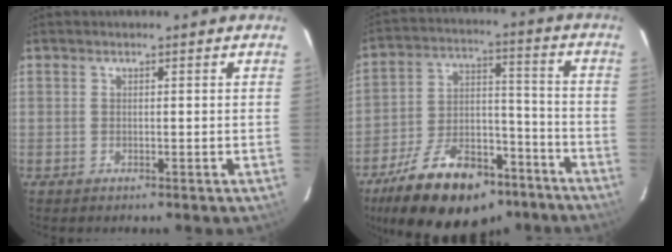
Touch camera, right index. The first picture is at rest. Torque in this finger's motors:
{"motor_torque": [0.90, -1.23, 0.01, -0.18]}